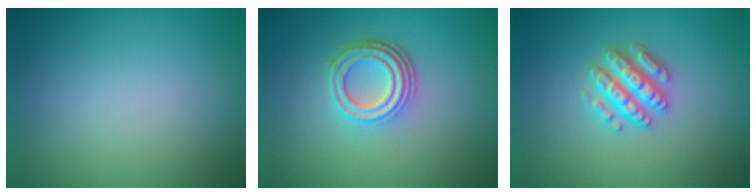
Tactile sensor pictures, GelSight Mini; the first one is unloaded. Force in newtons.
{"total": 4.2, "press": 3.1, "slide": 2.7}
{"total": 3.2, "press": 3.1, "slide": 0.6}